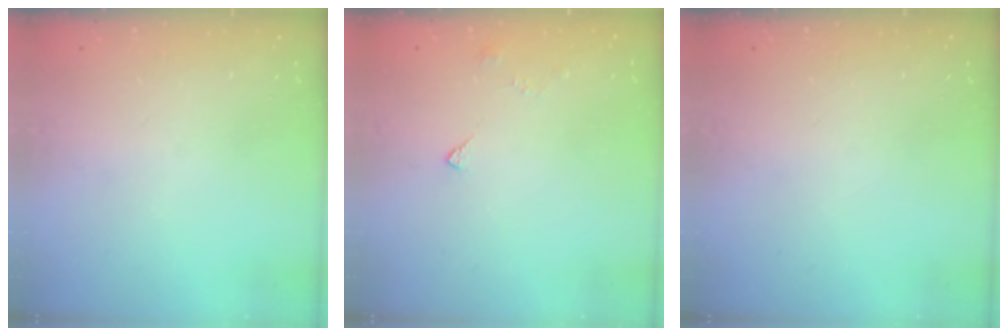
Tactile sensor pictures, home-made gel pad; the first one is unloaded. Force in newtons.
{"total": 2.6, "press": 2.6, "slide": 0.5}
{"total": 0.0}